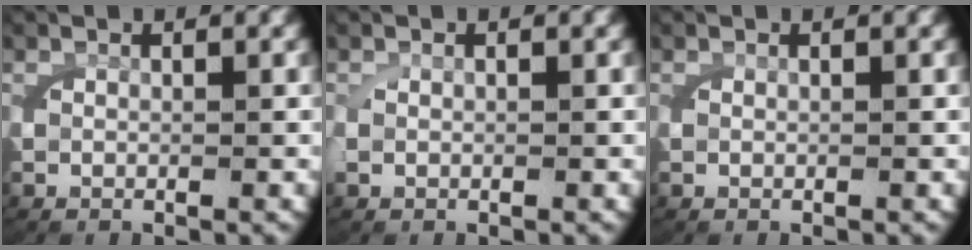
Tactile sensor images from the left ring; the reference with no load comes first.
{"total": 0.6, "force": [0.1, 0.5, 0.4], "torque": [-0.020, -0.004, 0.008]}
{"total": 0.0}